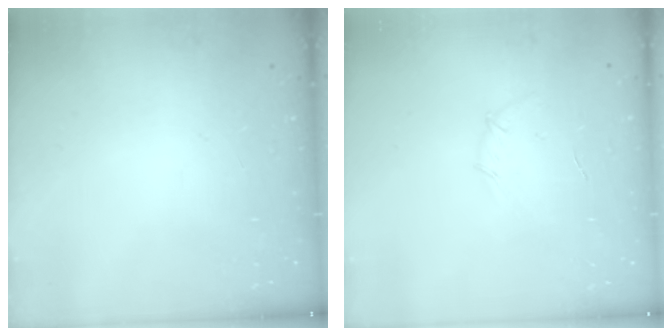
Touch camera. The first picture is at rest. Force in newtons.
{"total": 3.5, "press": 3.4, "slide": 0.8}